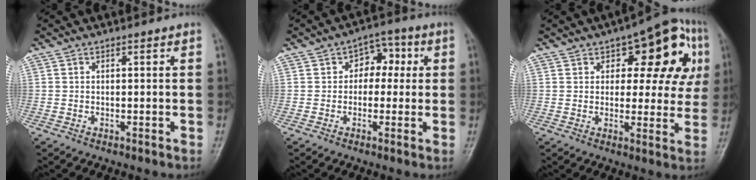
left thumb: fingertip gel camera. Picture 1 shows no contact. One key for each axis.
{"total": 6.0, "fx": 0.9, "fy": 4.5, "fz": 3.8, "tx": -0.011, "ty": 0.016, "tz": 0.002}
{"total": 16.9, "fx": 5.8, "fy": 8.6, "fz": 13.4, "tx": -0.111, "ty": 0.011, "tz": 0.069}